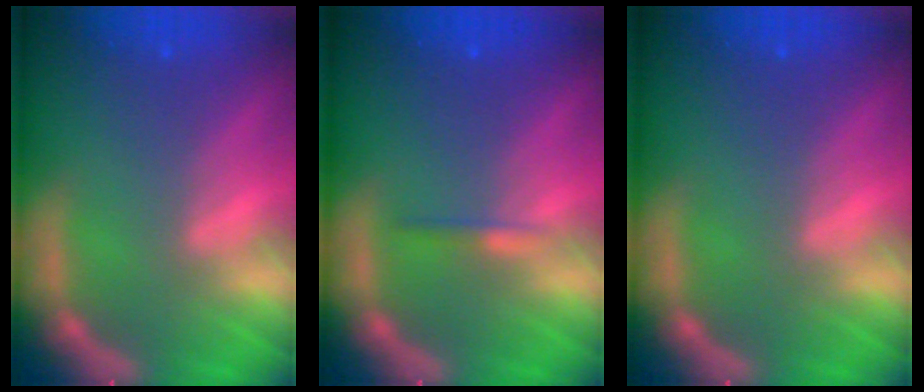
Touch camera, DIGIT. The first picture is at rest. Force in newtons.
{"total": 0.9}
{"total": 0.0}